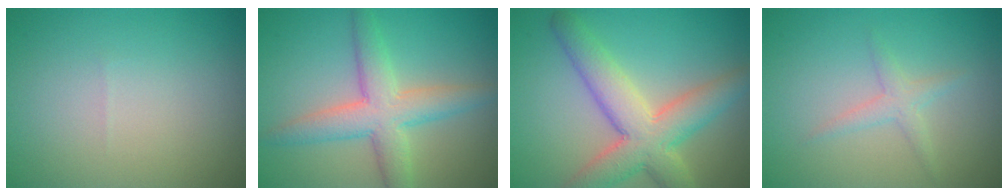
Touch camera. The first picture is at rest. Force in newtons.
{"total": 5.2, "press": 5.2, "slide": 0.3}
{"total": 7.0, "press": 7.0, "slide": 0.6}
{"total": 1.6, "press": 1.6, "slide": 0.1}